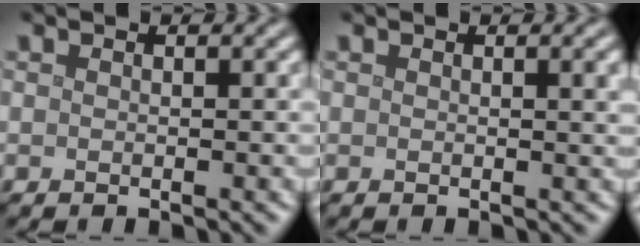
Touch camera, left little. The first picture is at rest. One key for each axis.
{"total": 2.0, "fx": 0.5, "fy": 0.6, "fz": 1.8, "tx": -0.015, "ty": 0.005, "tz": 0.005}